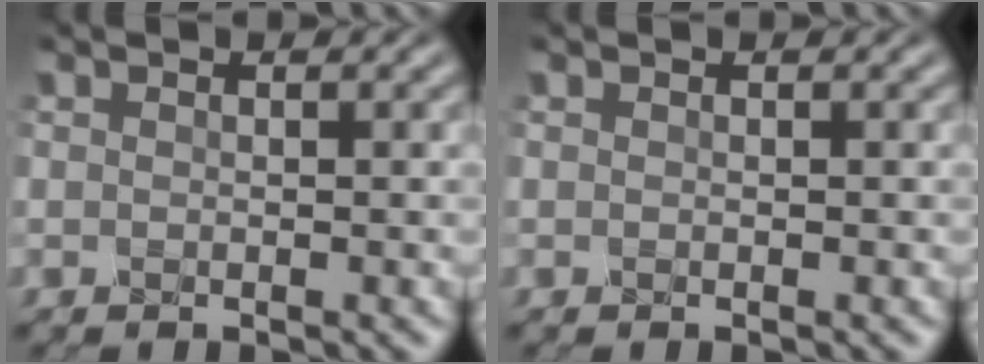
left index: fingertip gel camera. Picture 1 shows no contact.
{"total": 0.0}